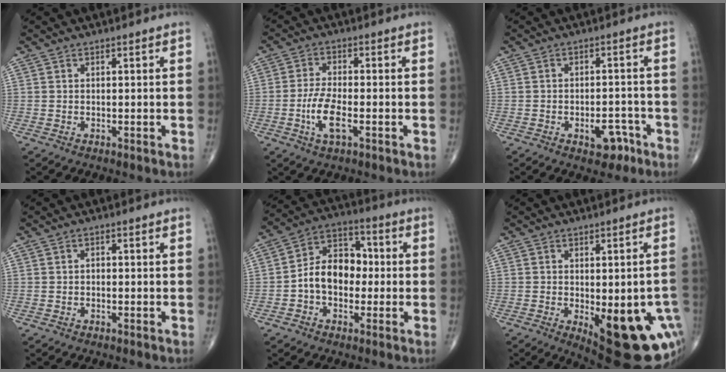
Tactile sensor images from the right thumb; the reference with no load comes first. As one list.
[{"total": 6.5, "force": [-2.1, 2.3, 5.8], "torque": [-0.121, 0.007, -0.040]}, {"total": 5.4, "force": [-2.9, 3.1, 3.3], "torque": [-0.026, 0.025, -0.036]}, {"total": 0.8, "force": [-0.2, 0.6, 0.5], "torque": [0.000, 0.004, -0.007]}, {"total": 12.6, "force": [-1.5, 8.9, 8.8], "torque": [-0.123, 0.042, -0.040]}, {"total": 21.4, "force": [-6.3, 8.2, 18.7], "torque": [-0.169, -0.007, -0.055]}]